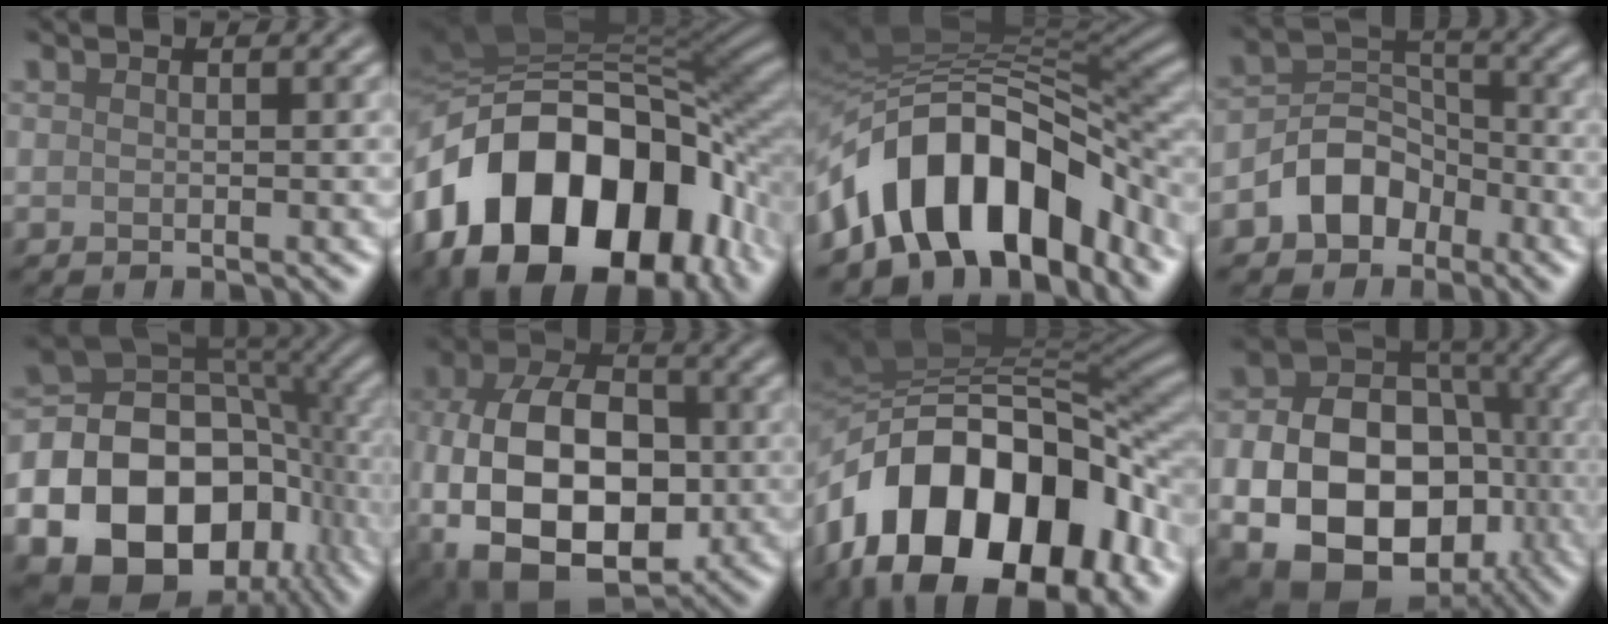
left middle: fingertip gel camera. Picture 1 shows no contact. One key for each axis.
{"total": 18.8, "fx": -6.2, "fy": 12.1, "fz": 12.9, "tx": -0.230, "ty": -0.005, "tz": -0.099}
{"total": 12.7, "fx": -6.5, "fy": 6.5, "fz": 8.8, "tx": -0.121, "ty": 0.014, "tz": -0.116}
{"total": 4.9, "fx": -2.7, "fy": 3.5, "fz": 2.0, "tx": -0.026, "ty": 0.008, "tz": -0.055}
{"total": 22.1, "fx": -8.2, "fy": 17.0, "fz": 11.5, "tx": -0.210, "ty": -0.050, "tz": -0.136}
{"total": 14.1, "fx": -3.1, "fy": 9.1, "fz": 10.3, "tx": -0.201, "ty": -0.010, "tz": -0.059}
{"total": 17.5, "fx": -6.9, "fy": 10.3, "fz": 12.4, "tx": -0.192, "ty": 0.012, "tz": -0.118}
{"total": 15.6, "fx": -4.3, "fy": 11.5, "fz": 9.6, "tx": -0.175, "ty": -0.037, "tz": -0.065}